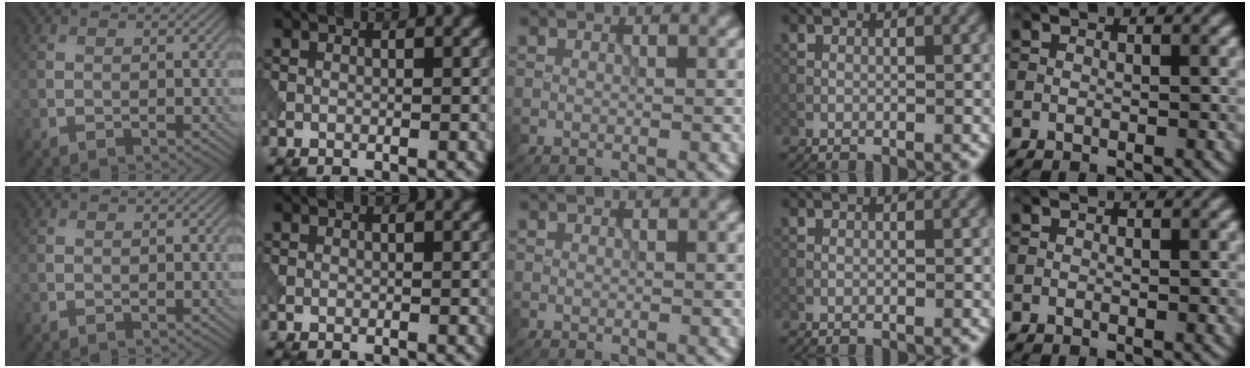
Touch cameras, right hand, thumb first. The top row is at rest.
{}